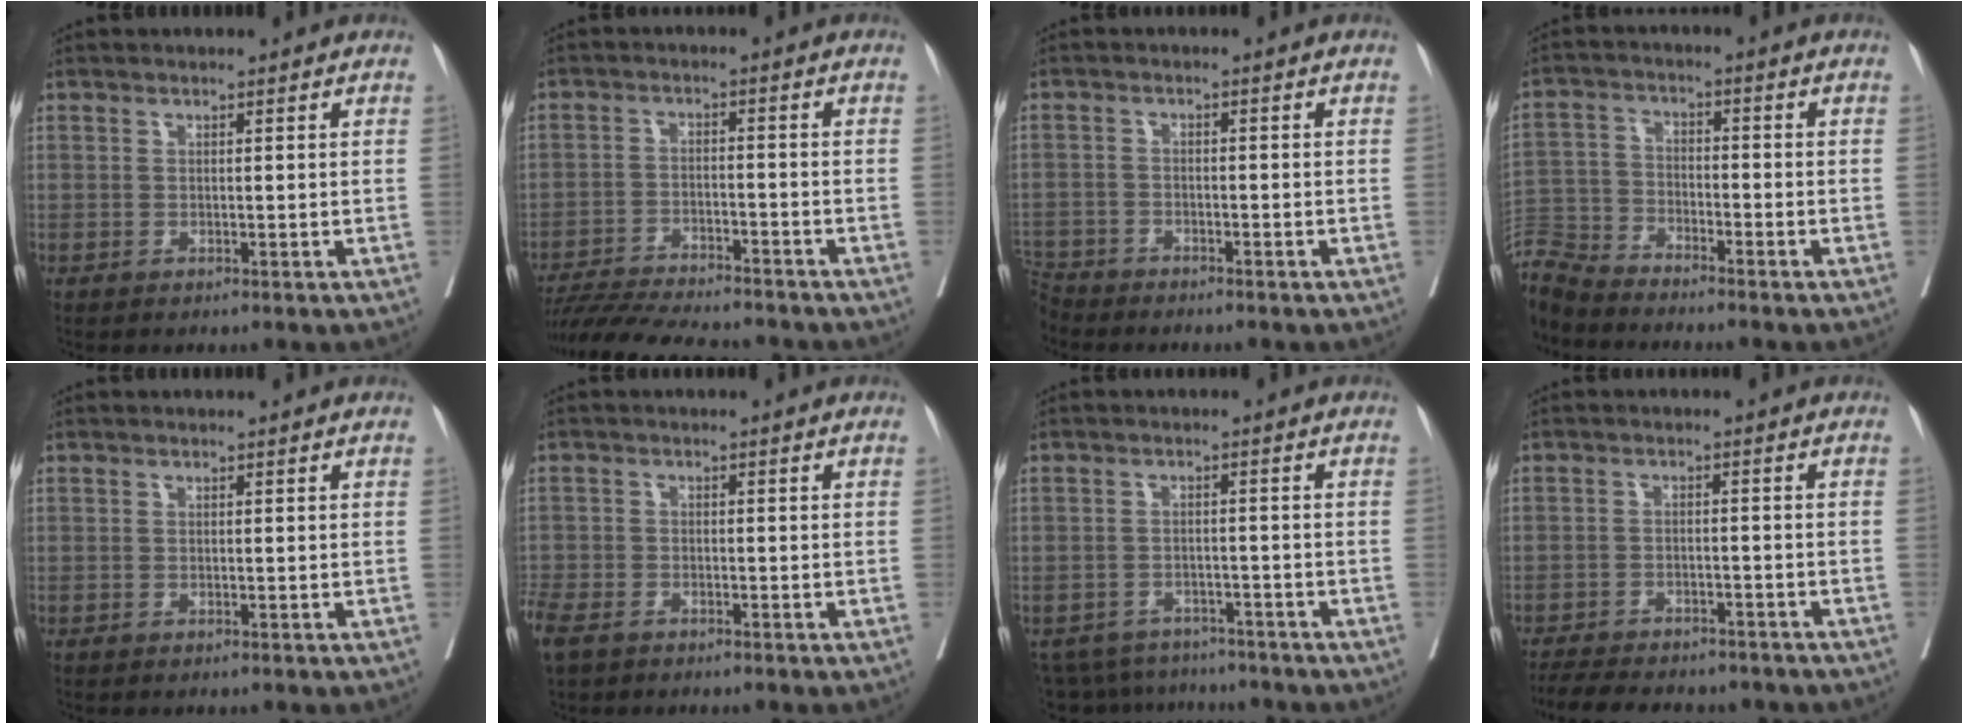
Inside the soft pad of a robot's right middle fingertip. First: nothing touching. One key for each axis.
{"total": 14.1, "fx": -12.9, "fy": 1.6, "fz": 5.5, "tx": -0.091, "ty": -0.011, "tz": -0.199}
{"total": 4.7, "fx": -4.6, "fy": 1.0, "fz": -0.3, "tx": 0.008, "ty": -0.010, "tz": -0.089}
{"total": 8.1, "fx": -8.1, "fy": 0.4, "fz": 1.0, "tx": -0.022, "ty": 0.000, "tz": -0.159}
{"total": 0.0}
{"total": 7.0, "fx": -4.8, "fy": 3.6, "fz": 3.6, "tx": -0.094, "ty": -0.011, "tz": -0.087}
{"total": 8.6, "fx": -8.0, "fy": 3.1, "fz": 0.7, "tx": -0.009, "ty": 0.006, "tz": -0.107}
{"total": 15.7, "fx": -13.5, "fy": 4.8, "fz": 6.4, "tx": -0.138, "ty": -0.010, "tz": -0.177}